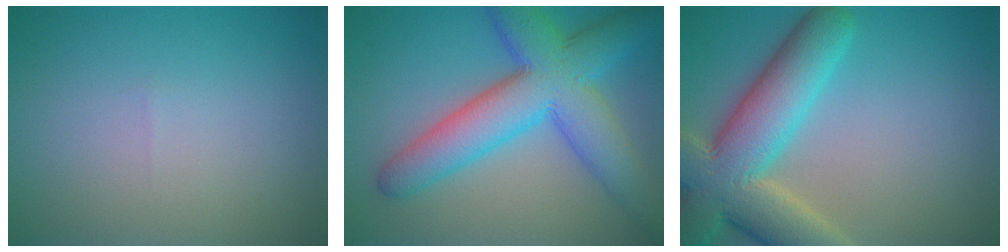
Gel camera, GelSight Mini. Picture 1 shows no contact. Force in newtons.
{"total": 9.5, "press": 9.5, "slide": 0.2}
{"total": 10.5, "press": 10.5, "slide": 0.7}